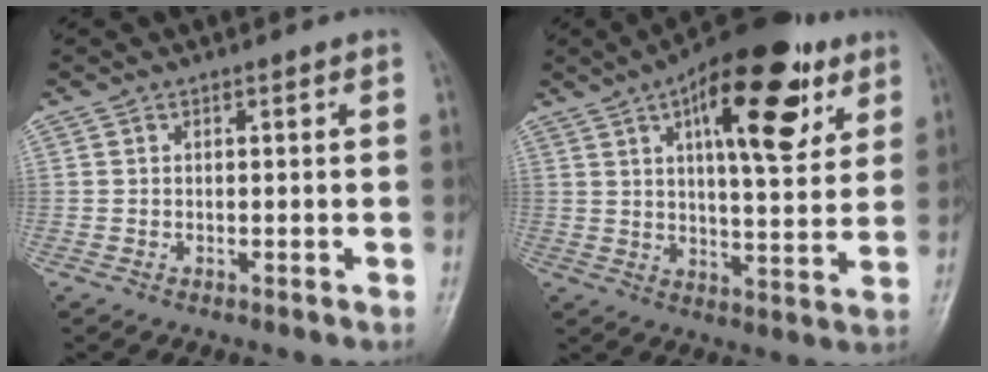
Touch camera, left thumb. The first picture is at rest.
{"total": 19.7, "force": [8.9, 7.7, 15.8], "torque": [-0.201, -0.022, 0.129]}